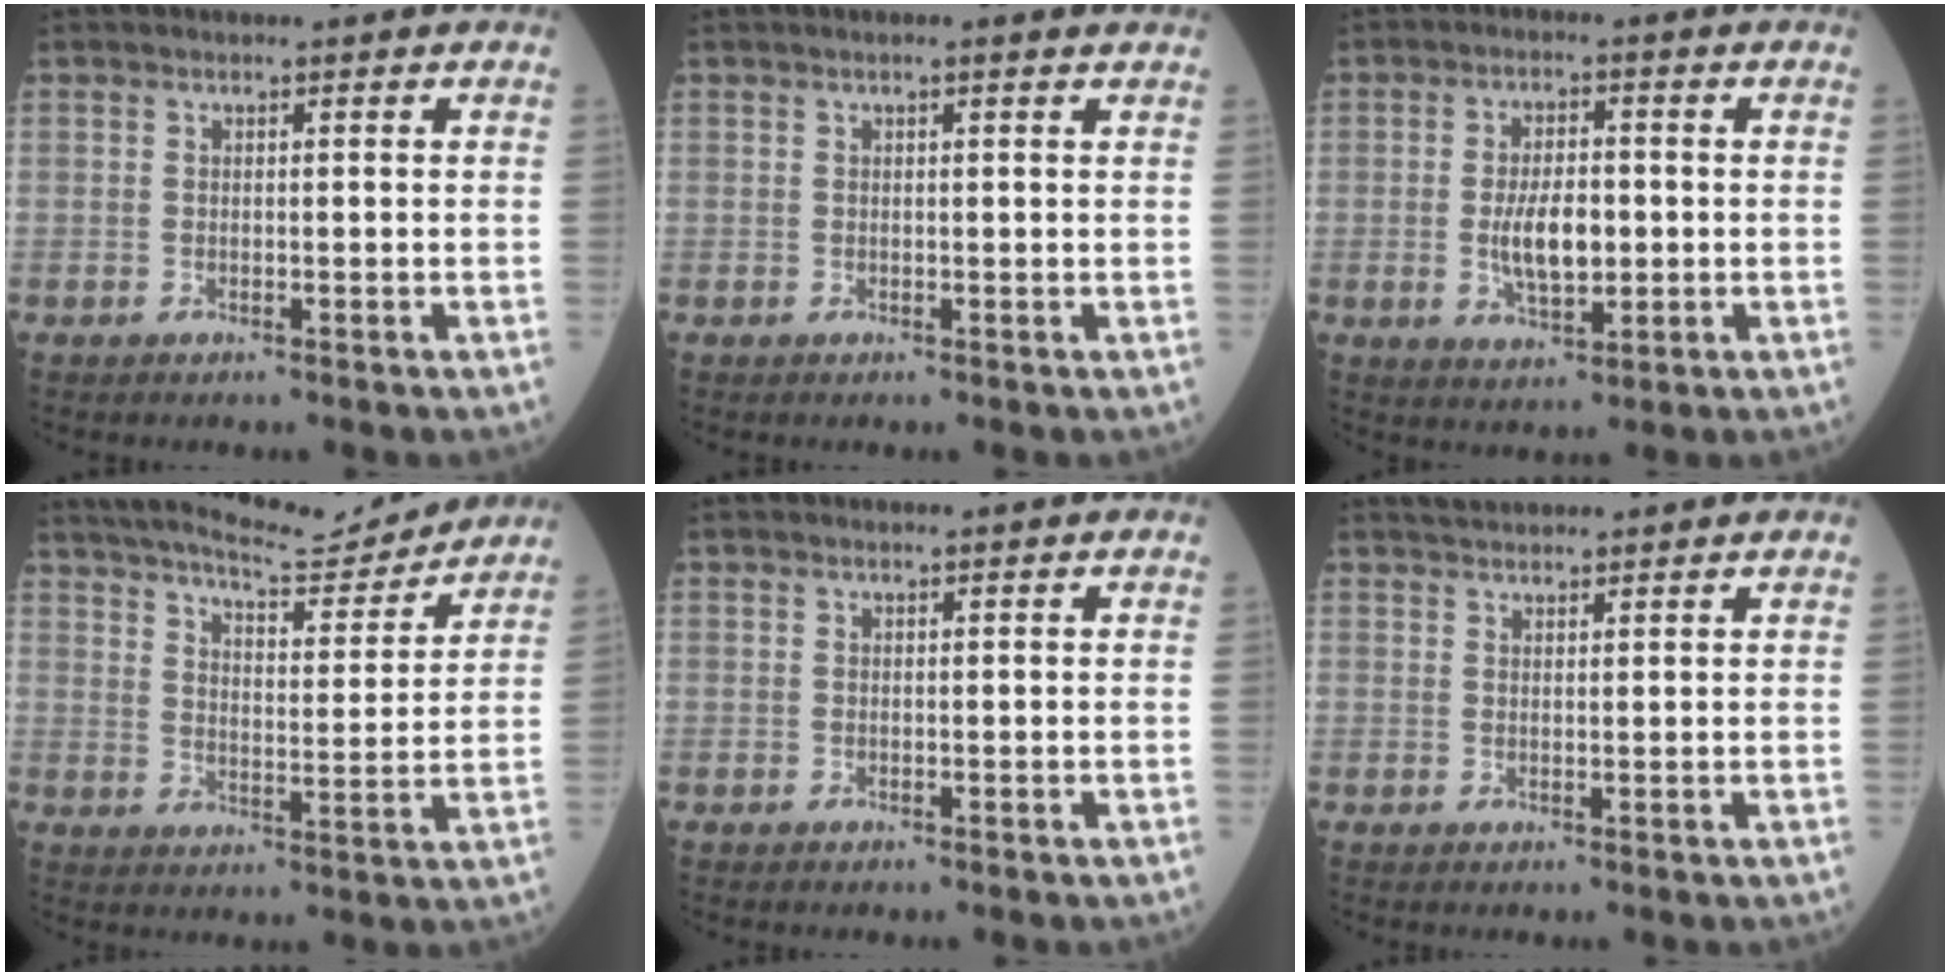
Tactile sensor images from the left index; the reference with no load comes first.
{"total": 2.2, "force": [1.8, 0.4, 1.2], "torque": [-0.018, 0.018, 0.025]}
{"total": 7.1, "force": [-0.5, 3.3, 6.3], "torque": [-0.124, 0.000, -0.003]}
{"total": 15.3, "force": [14.2, 2.2, 5.2], "torque": [-0.088, 0.000, 0.210]}
{"total": 0.8, "force": [0.7, 0.2, 0.3], "torque": [-0.009, 0.008, 0.012]}
{"total": 5.4, "force": [5.0, 1.2, 1.7], "torque": [-0.025, 0.037, 0.086]}